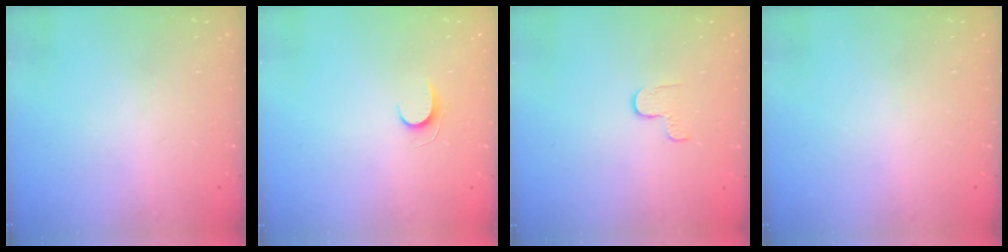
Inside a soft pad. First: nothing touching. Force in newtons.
{"total": 5.4, "press": 5.4, "slide": 0.5}
{"total": 3.0, "press": 3.0, "slide": 0.4}
{"total": 0.0}